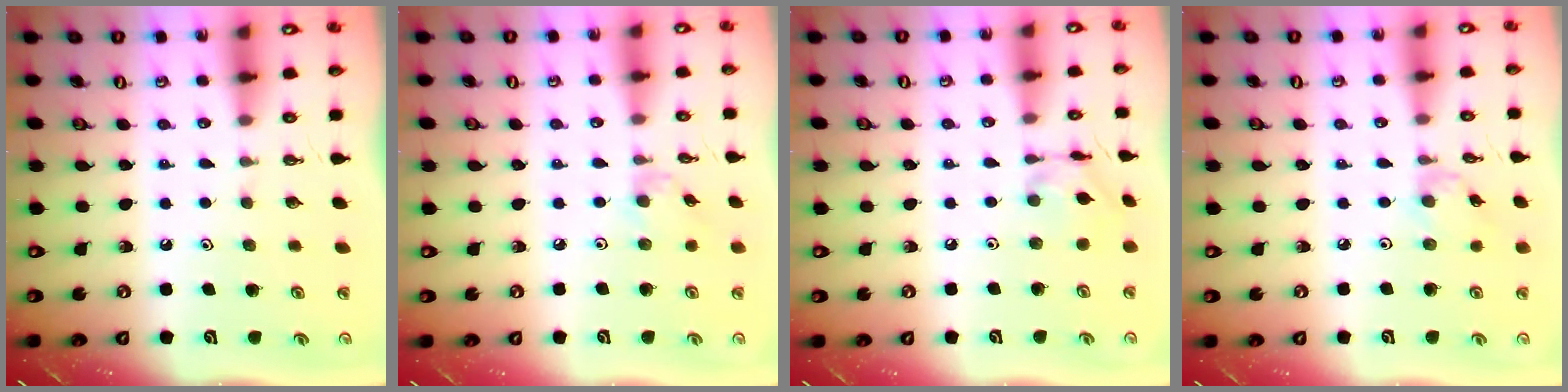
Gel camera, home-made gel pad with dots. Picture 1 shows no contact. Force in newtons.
{"total": 4.3, "press": 4.2, "slide": 0.6}
{"total": 7.4, "press": 7.4, "slide": 0.5}
{"total": 2.1, "press": 2.1, "slide": 0.4}